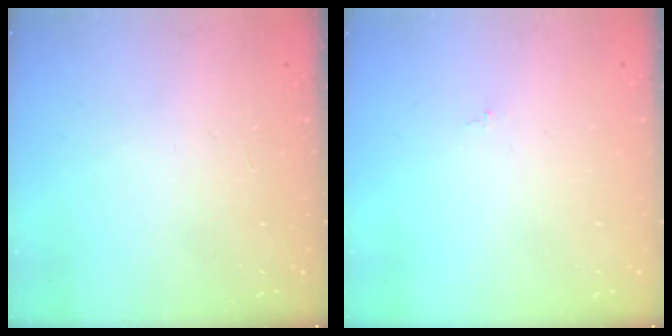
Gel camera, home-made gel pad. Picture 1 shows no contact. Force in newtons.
{"total": 0.0}